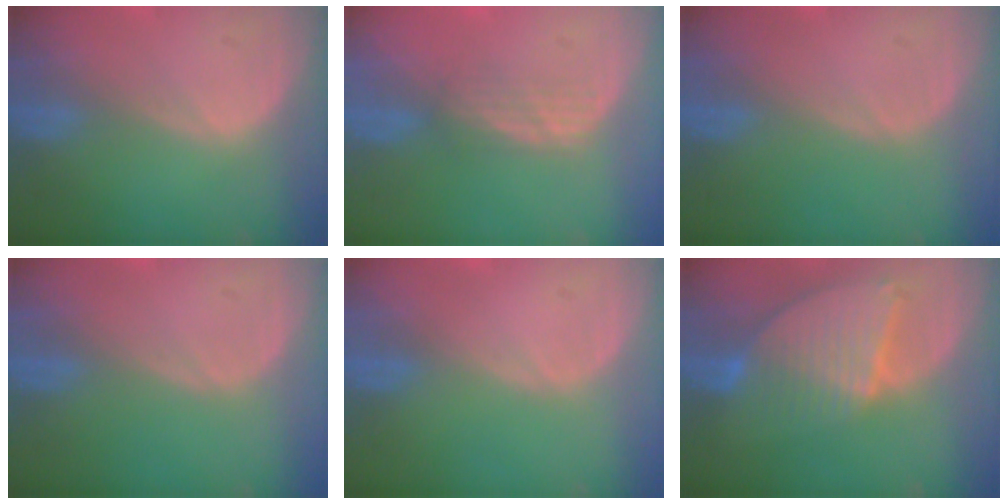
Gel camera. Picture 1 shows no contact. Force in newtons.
{"total": 2.8, "press": 2.6, "slide": 1.0}
{"total": 0.0}
{"total": 0.0}
{"total": 0.0}
{"total": 8.5, "press": 7.4, "slide": 4.1}